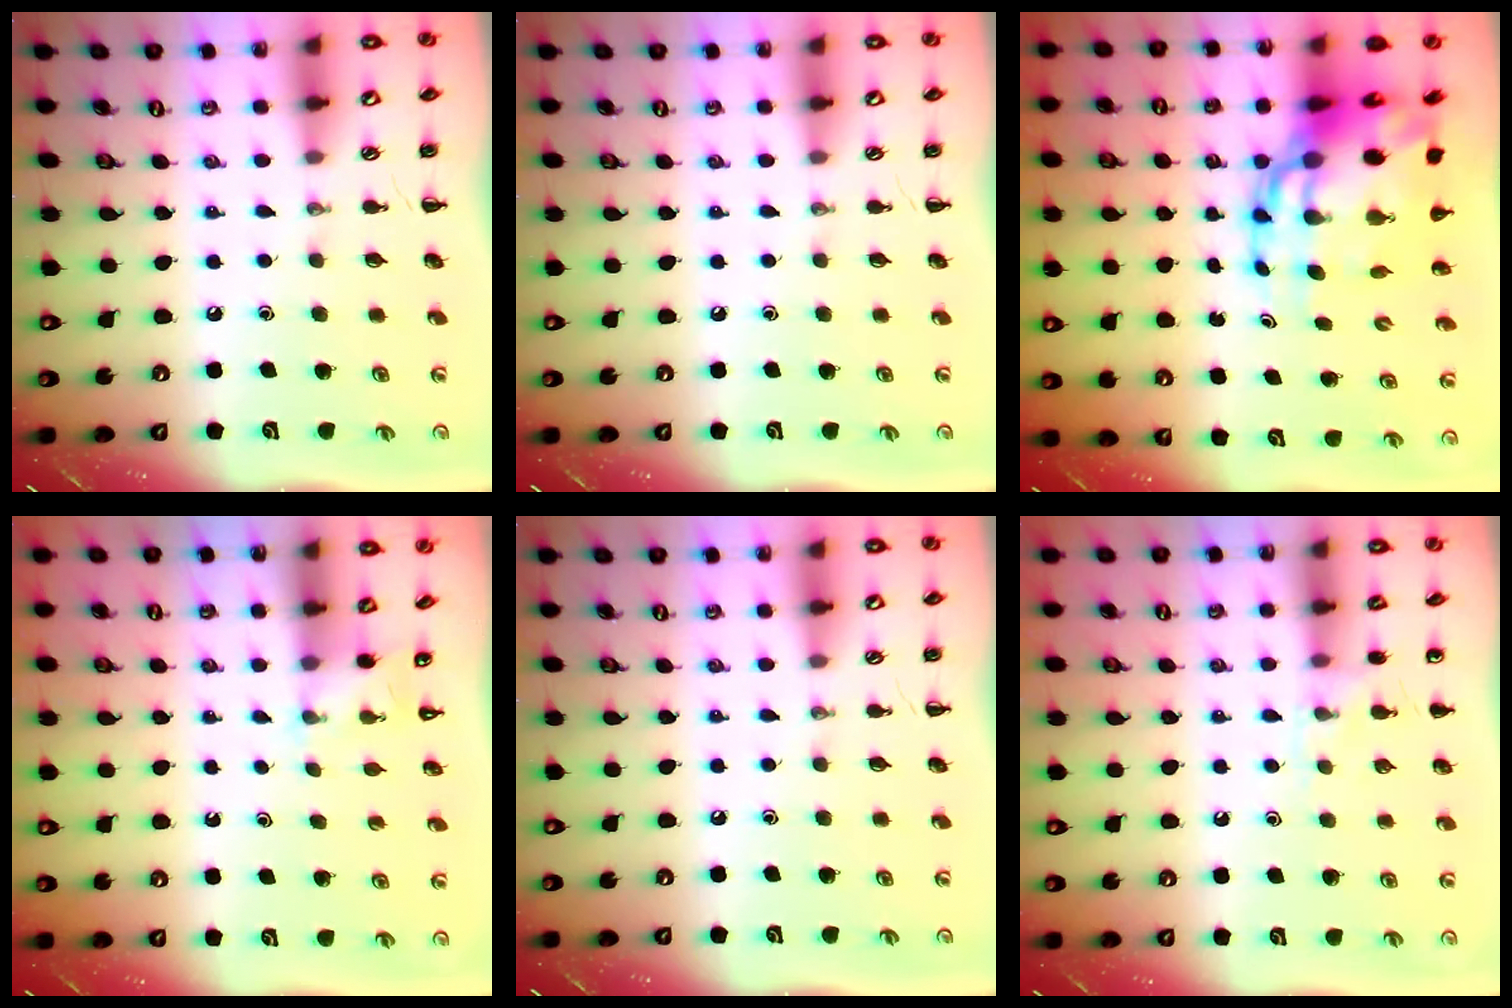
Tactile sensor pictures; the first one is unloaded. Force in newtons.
{"total": 0.0}
{"total": 18.9, "press": 18.1, "slide": 5.4}
{"total": 2.2, "press": 2.1, "slide": 0.7}
{"total": 0.0}
{"total": 5.9, "press": 5.5, "slide": 2.1}